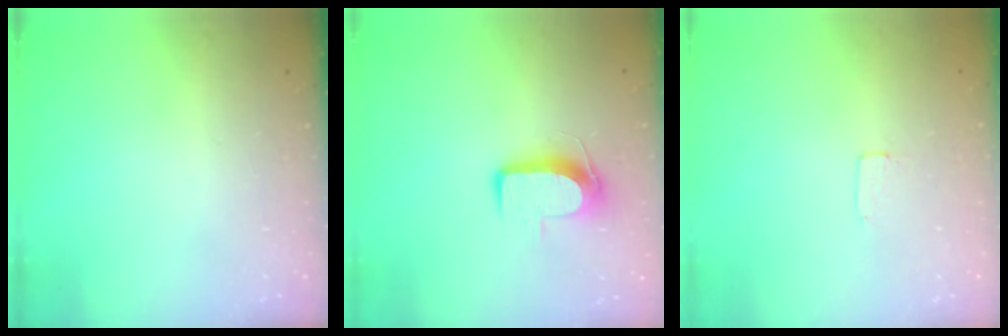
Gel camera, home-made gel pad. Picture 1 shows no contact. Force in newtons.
{"total": 8.7, "press": 8.6, "slide": 0.5}
{"total": 1.7, "press": 1.7, "slide": 0.1}